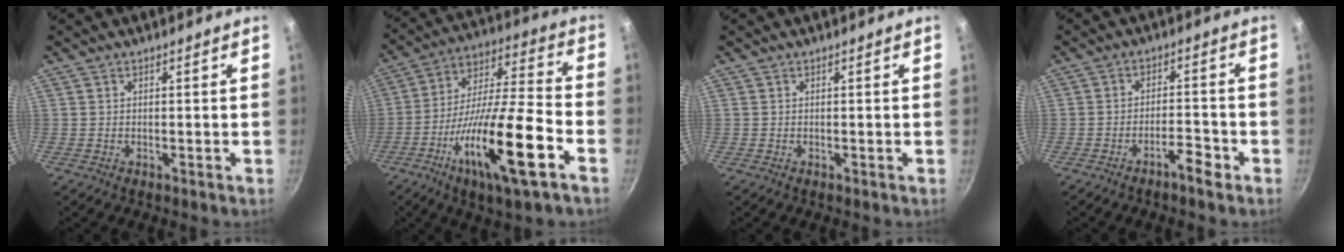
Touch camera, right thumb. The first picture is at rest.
{"total": 21.6, "force": [-8.9, 4.8, 19.1], "torque": [-0.326, 0.034, -0.160]}
{"total": 0.0}
{"total": 4.4, "force": [-3.0, 1.1, 3.0], "torque": [-0.044, 0.029, -0.048]}